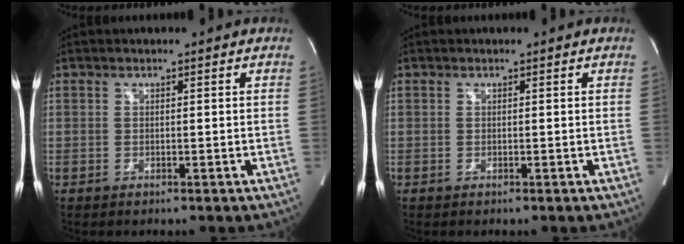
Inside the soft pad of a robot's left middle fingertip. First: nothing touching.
{"total": 0.0}